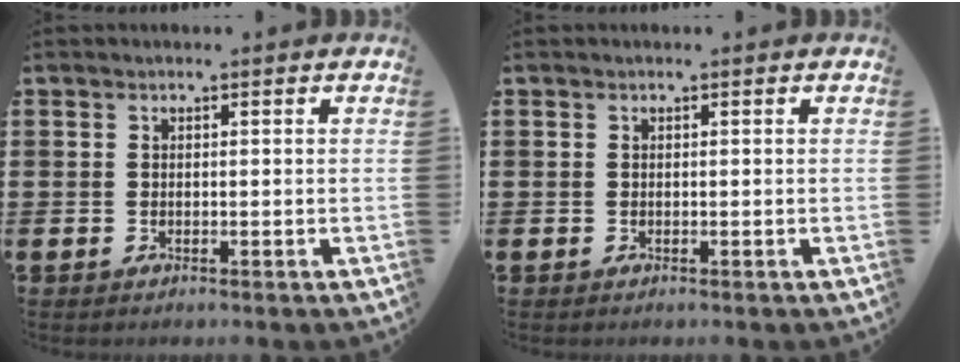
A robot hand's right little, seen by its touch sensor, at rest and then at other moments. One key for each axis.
{"total": 0.0}